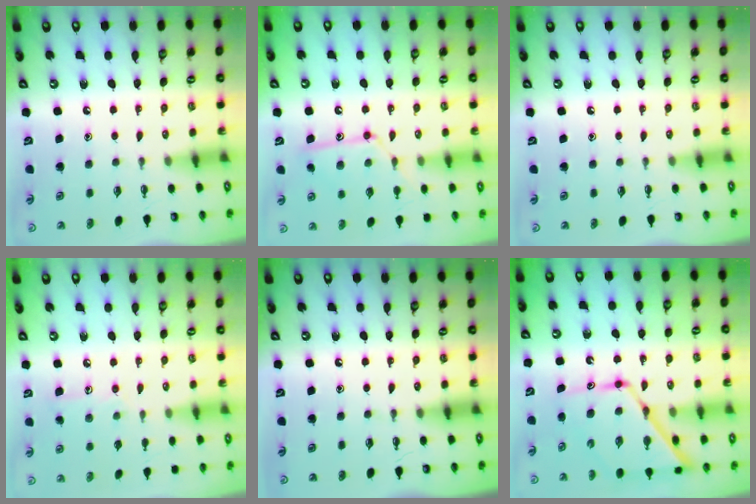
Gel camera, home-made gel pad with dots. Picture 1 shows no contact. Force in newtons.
{"total": 12.9, "press": 12.9, "slide": 0.8}
{"total": 0.0}
{"total": 7.0, "press": 7.0, "slide": 0.6}
{"total": 0.0}
{"total": 15.6, "press": 15.5, "slide": 1.2}